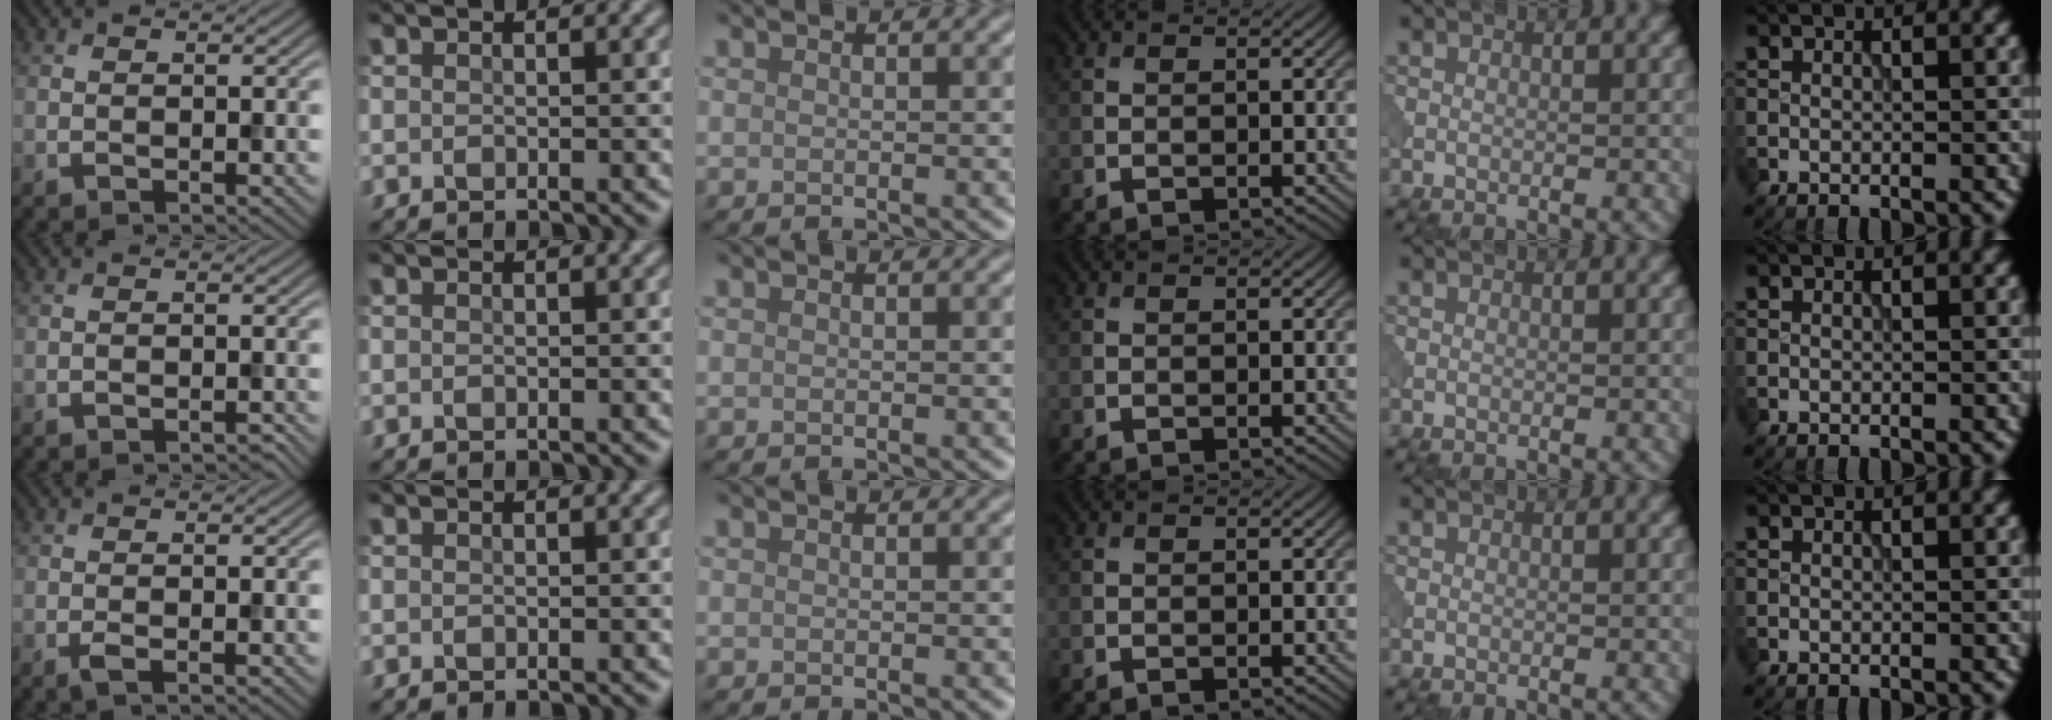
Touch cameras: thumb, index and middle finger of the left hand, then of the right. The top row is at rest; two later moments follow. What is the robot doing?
{"motion": "open", "object": "sandwich press"}